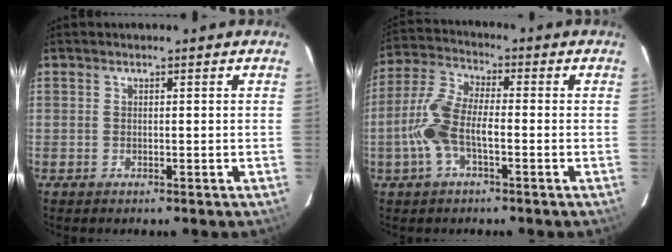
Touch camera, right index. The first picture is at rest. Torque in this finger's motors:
{"motor_torque": [0.94, -0.21, 0.69, 0.18]}